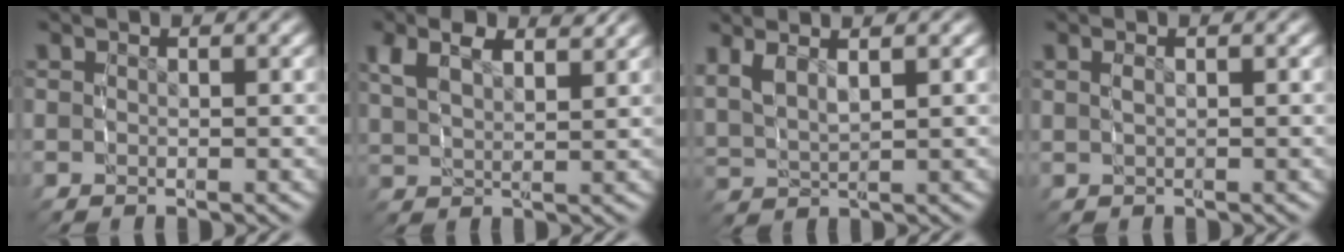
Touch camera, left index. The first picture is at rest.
{"total": 3.6, "force": [2.7, 1.3, 2.0], "torque": [-0.040, 0.002, 0.051]}
{"total": 3.3, "force": [2.2, 1.4, 2.0], "torque": [-0.051, 0.004, 0.044]}
{"total": 0.7, "force": [0.3, -0.3, 0.5], "torque": [-0.009, 0.002, 0.006]}